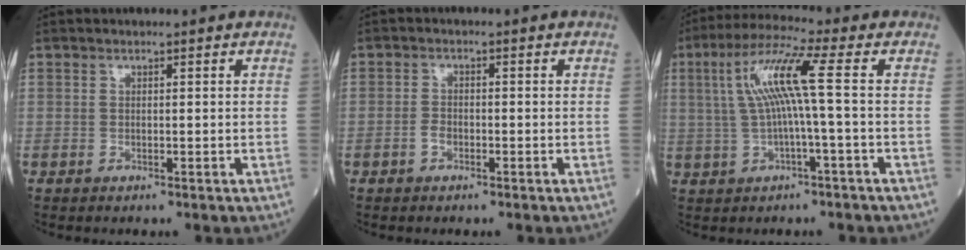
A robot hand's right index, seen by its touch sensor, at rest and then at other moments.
{"total": 1.7, "force": [-0.9, 1.0, 1.0], "torque": [-0.018, 0.005, -0.016]}
{"total": 9.1, "force": [0.9, -0.7, 9.0], "torque": [-0.182, 0.022, 0.020]}